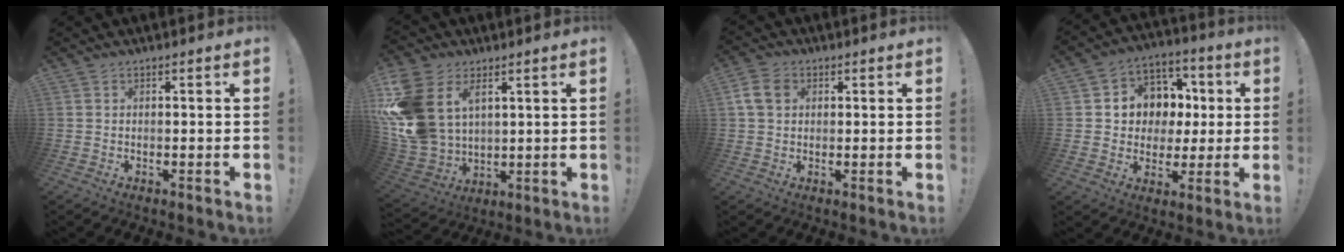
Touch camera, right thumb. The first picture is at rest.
{"total": 17.4, "force": [5.8, 12.7, 10.3], "torque": [-0.223, -0.026, 0.112]}
{"total": 7.4, "force": [2.0, 5.5, 4.4], "torque": [-0.080, 0.008, 0.043]}
{"total": 9.7, "force": [0.7, 9.3, 2.8], "torque": [-0.038, -0.002, 0.031]}